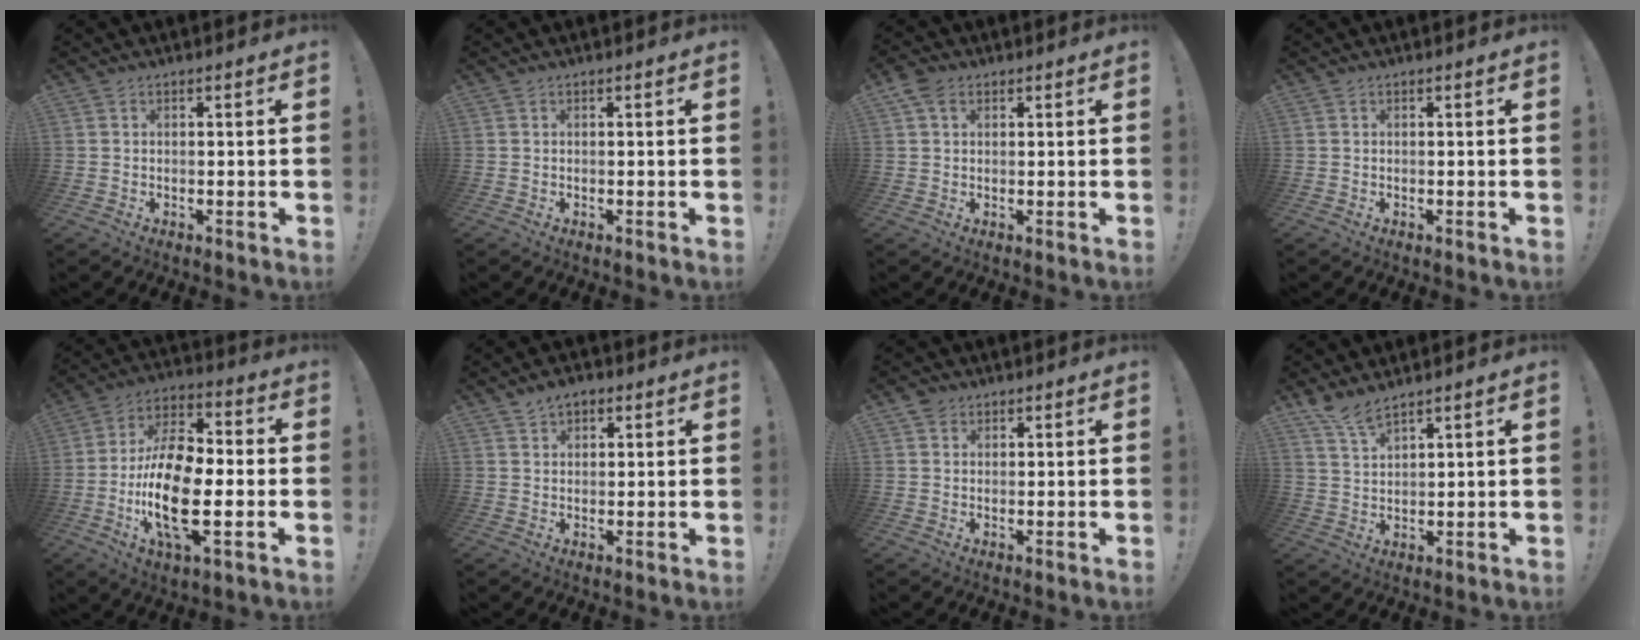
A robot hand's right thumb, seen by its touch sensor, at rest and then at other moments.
{"total": 0.0}
{"total": 4.1, "force": [2.0, 2.8, 2.3], "torque": [-0.037, -0.004, 0.037]}
{"total": 0.0}
{"total": 20.2, "force": [-4.4, 9.6, 17.2], "torque": [-0.339, 0.010, -0.076]}
{"total": 3.4, "force": [2.0, 2.4, 1.4], "torque": [-0.020, -0.005, 0.037]}
{"total": 2.3, "force": [1.4, 1.8, 0.3], "torque": [-0.007, -0.001, 0.026]}
{"total": 5.6, "force": [4.8, 0.8, 2.8], "torque": [-0.059, -0.030, 0.089]}